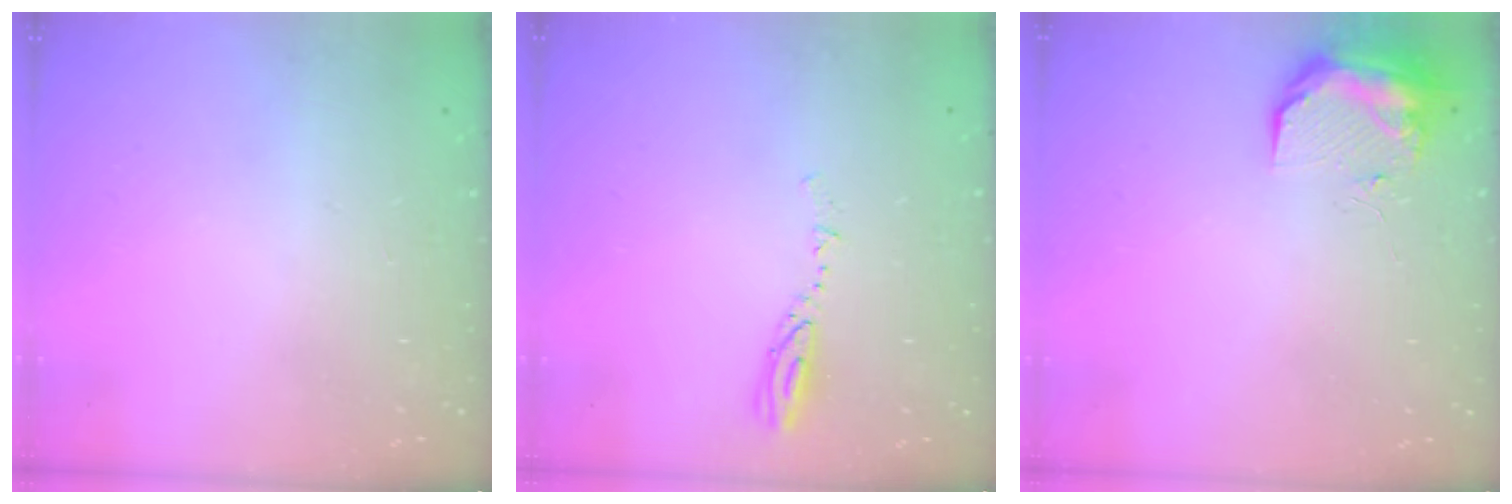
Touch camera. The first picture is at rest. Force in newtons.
{"total": 3.8, "press": 3.8, "slide": 0.2}
{"total": 17.0, "press": 11.4, "slide": 12.7}